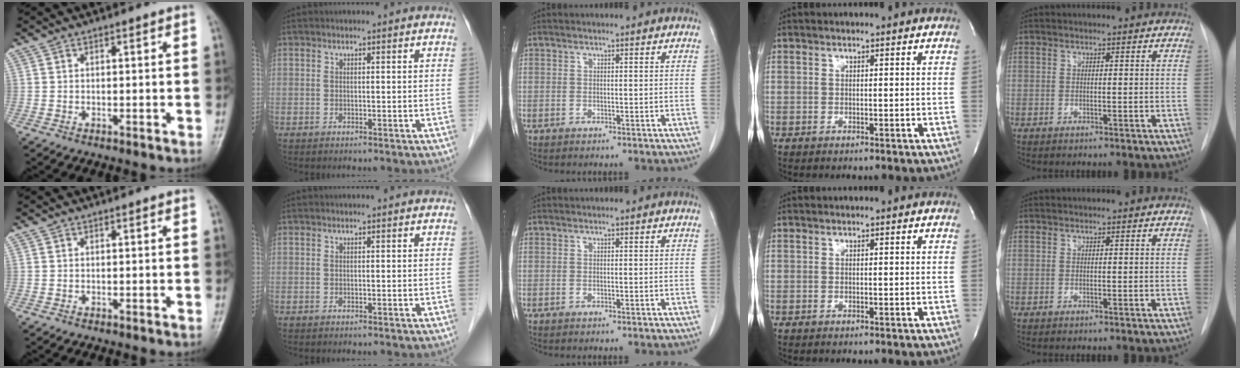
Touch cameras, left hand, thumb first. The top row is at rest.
{}